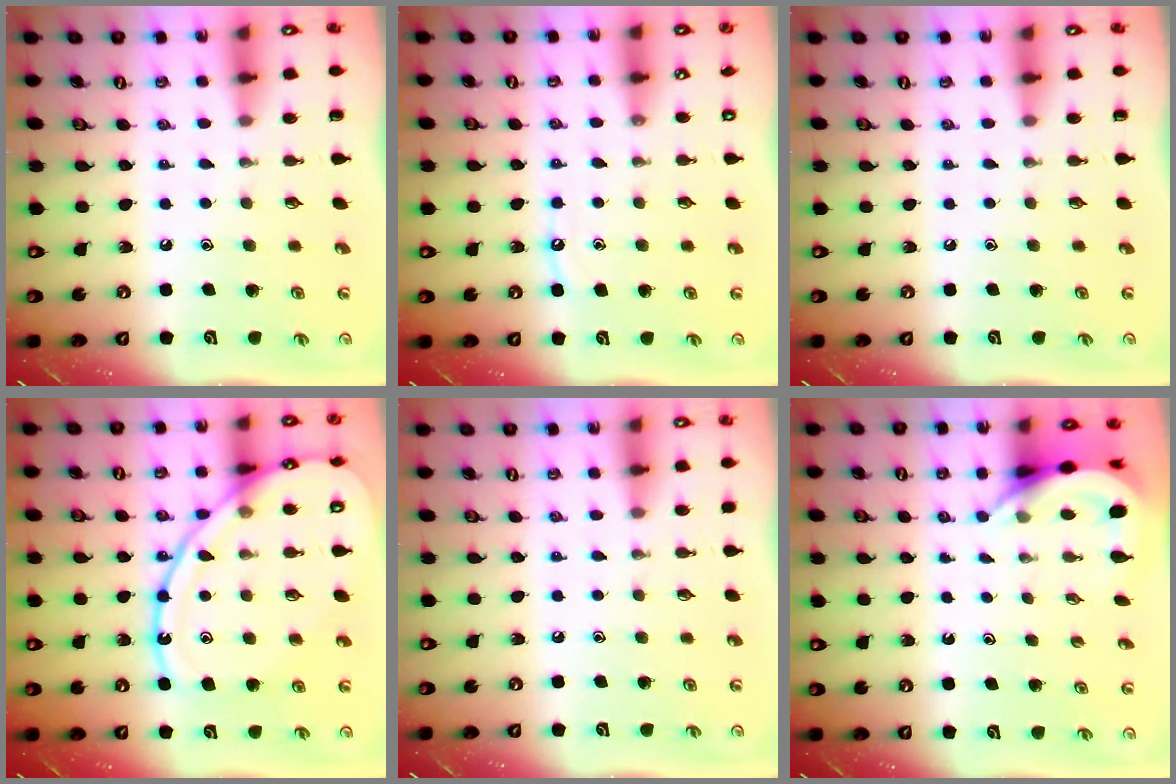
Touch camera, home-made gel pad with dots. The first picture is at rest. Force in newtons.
{"total": 4.9, "press": 4.8, "slide": 0.6}
{"total": 0.0}
{"total": 17.3, "press": 17.2, "slide": 1.8}
{"total": 2.8, "press": 2.7, "slide": 0.4}
{"total": 5.0, "press": 5.0, "slide": 0.3}